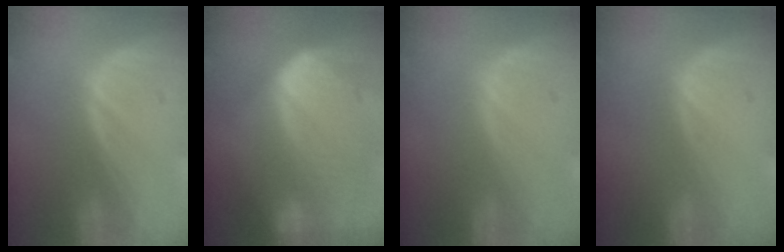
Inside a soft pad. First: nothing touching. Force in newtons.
{"total": 10.3, "press": 8.8, "slide": 5.2}
{"total": 0.0}
{"total": 0.0}